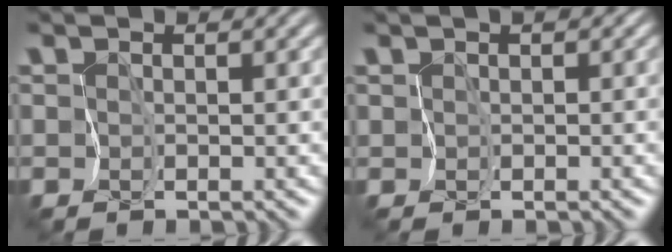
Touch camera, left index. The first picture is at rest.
{"total": 1.7, "force": [0.4, 1.3, 1.0], "torque": [-0.004, 0.005, 0.009]}